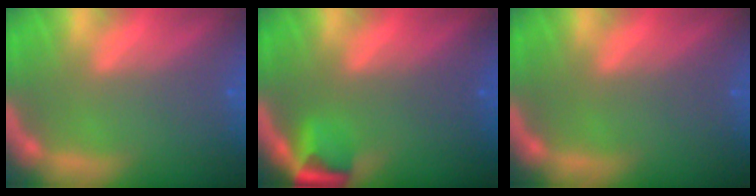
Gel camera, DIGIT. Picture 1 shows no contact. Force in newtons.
{"total": 2.9}
{"total": 0.0}